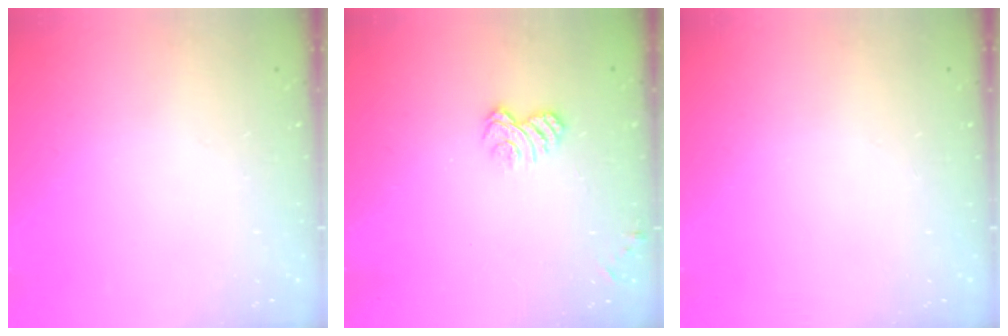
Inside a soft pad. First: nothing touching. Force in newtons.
{"total": 3.4, "press": 3.2, "slide": 1.1}
{"total": 0.0}